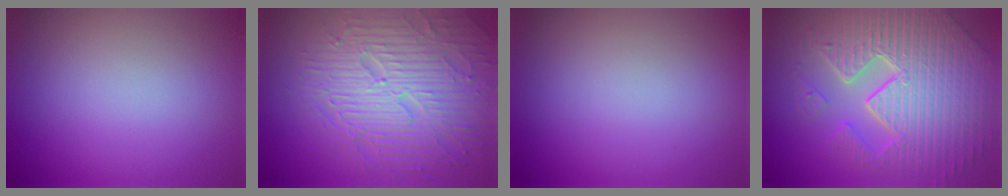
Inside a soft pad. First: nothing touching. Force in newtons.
{"total": 8.7, "press": 6.2, "slide": 6.1}
{"total": 0.0}
{"total": 11.2, "press": 7.1, "slide": 8.7}